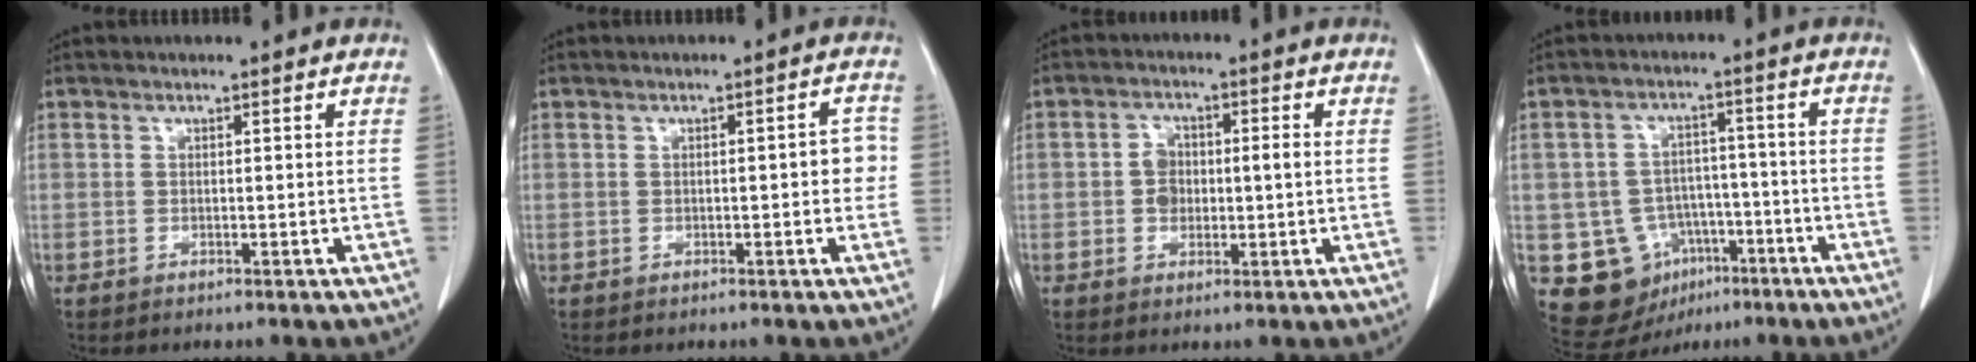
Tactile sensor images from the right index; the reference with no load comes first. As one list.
[{"total": 3.3, "force": [-0.2, 1.0, 3.1], "torque": [-0.031, 0.008, -0.005]}, {"total": 4.3, "force": [-0.1, 2.9, 3.2], "torque": [-0.058, 0.015, 0.001]}, {"total": 10.7, "force": [-4.3, 9.1, 3.6], "torque": [-0.062, 0.028, -0.052]}]